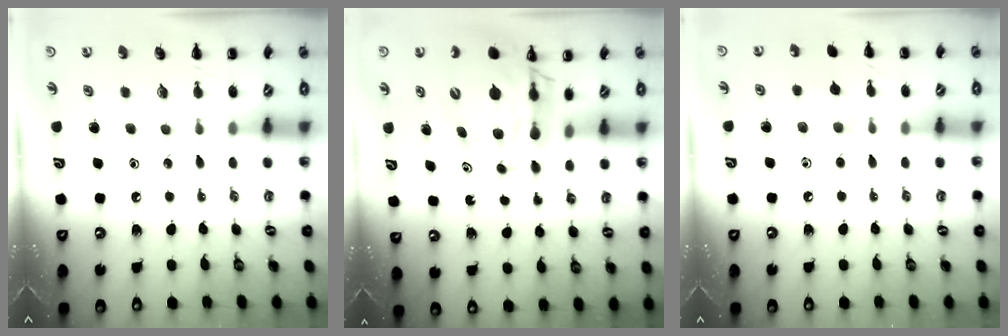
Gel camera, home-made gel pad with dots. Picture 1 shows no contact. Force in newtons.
{"total": 11.4, "press": 11.0, "slide": 2.9}
{"total": 6.1, "press": 5.8, "slide": 1.9}